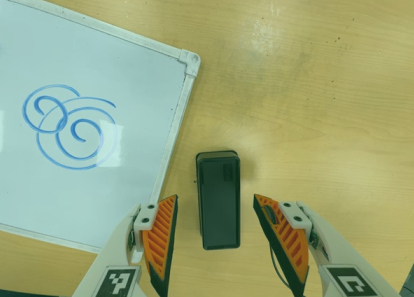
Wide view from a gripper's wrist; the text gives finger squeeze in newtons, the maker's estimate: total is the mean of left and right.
{"total": 0.0}